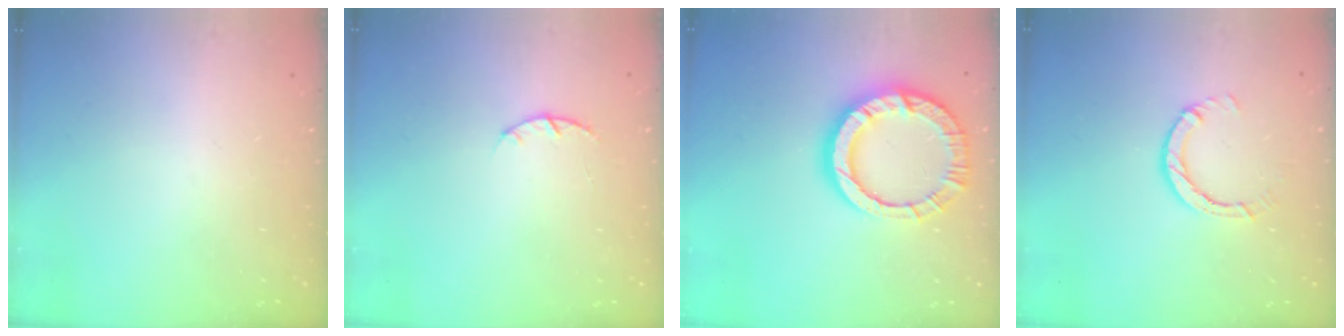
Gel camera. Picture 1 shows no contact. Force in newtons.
{"total": 2.9, "press": 2.9, "slide": 0.5}
{"total": 15.0, "press": 14.9, "slide": 1.9}
{"total": 2.9, "press": 2.9, "slide": 0.5}